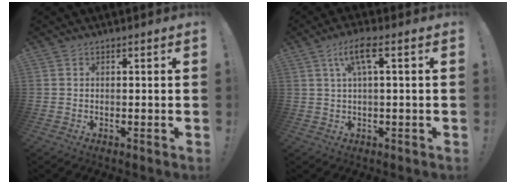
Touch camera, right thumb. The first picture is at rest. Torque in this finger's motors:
{"motor_torque": [0.01, 0.03, 0.01, 0.01, 0.01]}